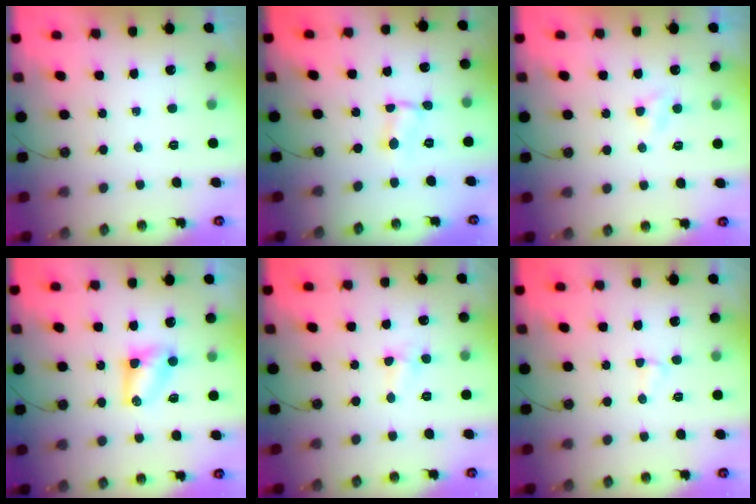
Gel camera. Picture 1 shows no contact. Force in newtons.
{"total": 0.7, "press": 0.7, "slide": 0.1}
{"total": 2.9, "press": 2.8, "slide": 0.5}
{"total": 4.8, "press": 4.7, "slide": 0.4}
{"total": 3.8, "press": 3.8, "slide": 0.5}
{"total": 2.5, "press": 2.5, "slide": 0.7}